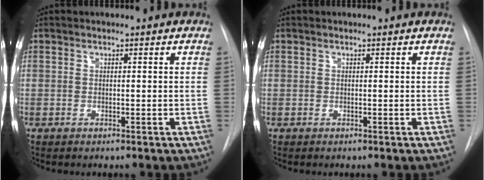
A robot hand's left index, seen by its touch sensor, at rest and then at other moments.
{"total": 0.0}